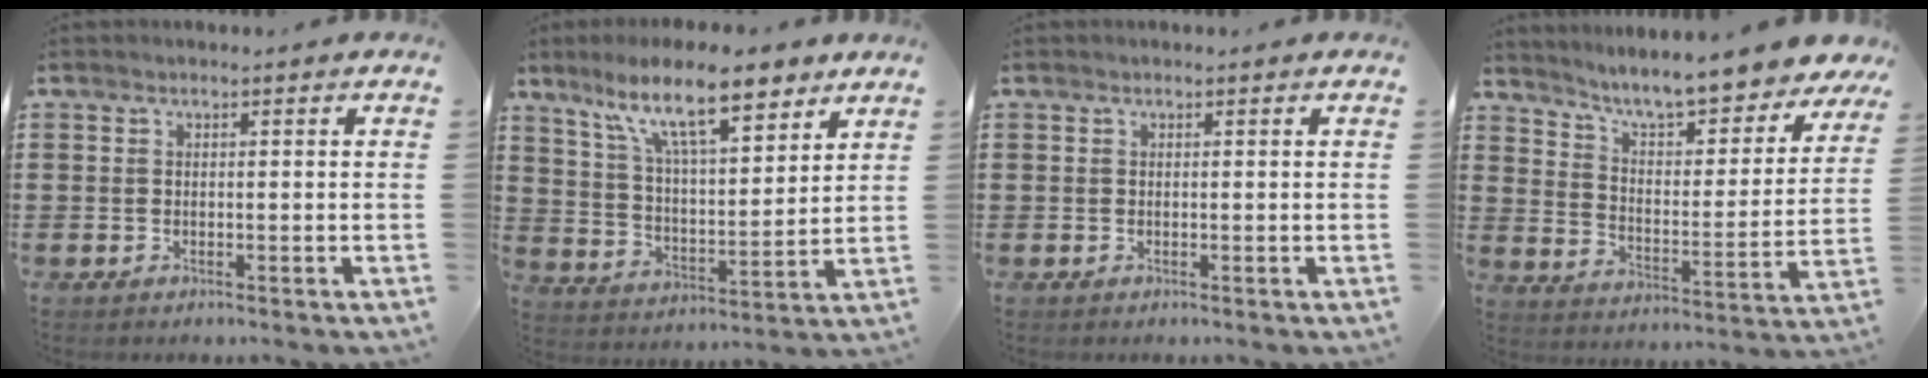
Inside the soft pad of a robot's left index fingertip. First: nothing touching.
{"total": 13.6, "force": [9.8, 3.2, 8.9], "torque": [-0.187, -0.025, 0.171]}
{"total": 0.0}
{"total": 7.5, "force": [6.9, -0.1, 2.7], "torque": [-0.081, -0.052, 0.115]}